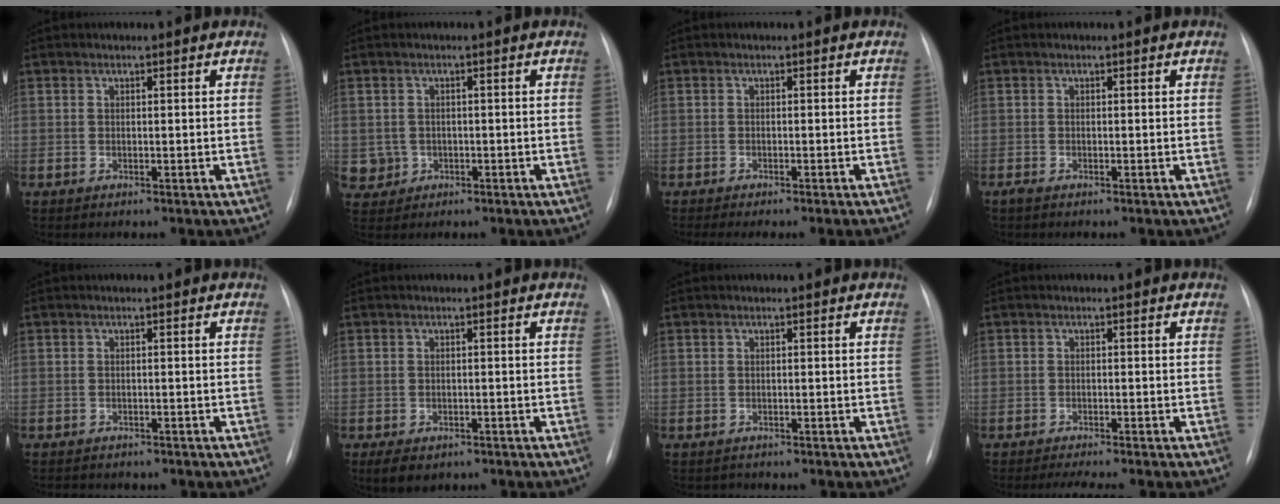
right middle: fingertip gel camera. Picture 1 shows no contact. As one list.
[{"total": 3.0, "force": [-0.6, 3.0, 0.3], "torque": [-0.001, 0.006, -0.004]}, {"total": 5.0, "force": [-4.2, -0.5, 2.5], "torque": [-0.020, -0.001, -0.057]}, {"total": 0.5, "force": [-0.4, 0.1, 0.3], "torque": [-0.006, -0.001, -0.009]}, {"total": 4.2, "force": [-3.5, 1.8, 1.4], "torque": [-0.022, -0.003, -0.035]}, {"total": 4.7, "force": [-3.2, 2.6, 2.2], "torque": [-0.032, -0.005, -0.041]}, {"total": 0.7, "force": [-0.6, 0.3, -0.2], "torque": [-0.002, 0.000, -0.011]}, {"total": 3.1, "force": [-2.7, 0.2, 1.6], "torque": [-0.027, -0.006, -0.041]}]